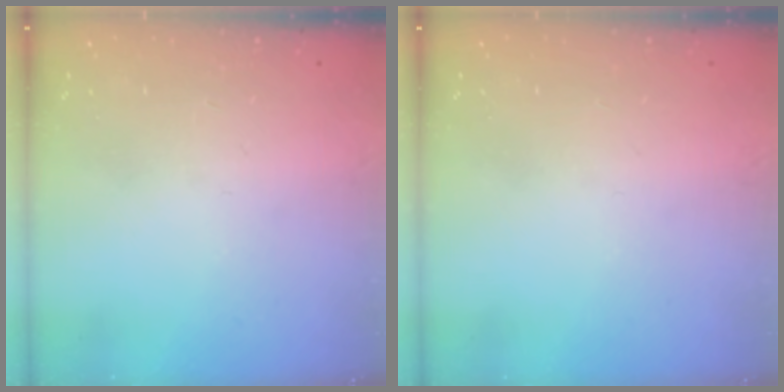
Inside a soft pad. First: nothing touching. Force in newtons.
{"total": 0.0}